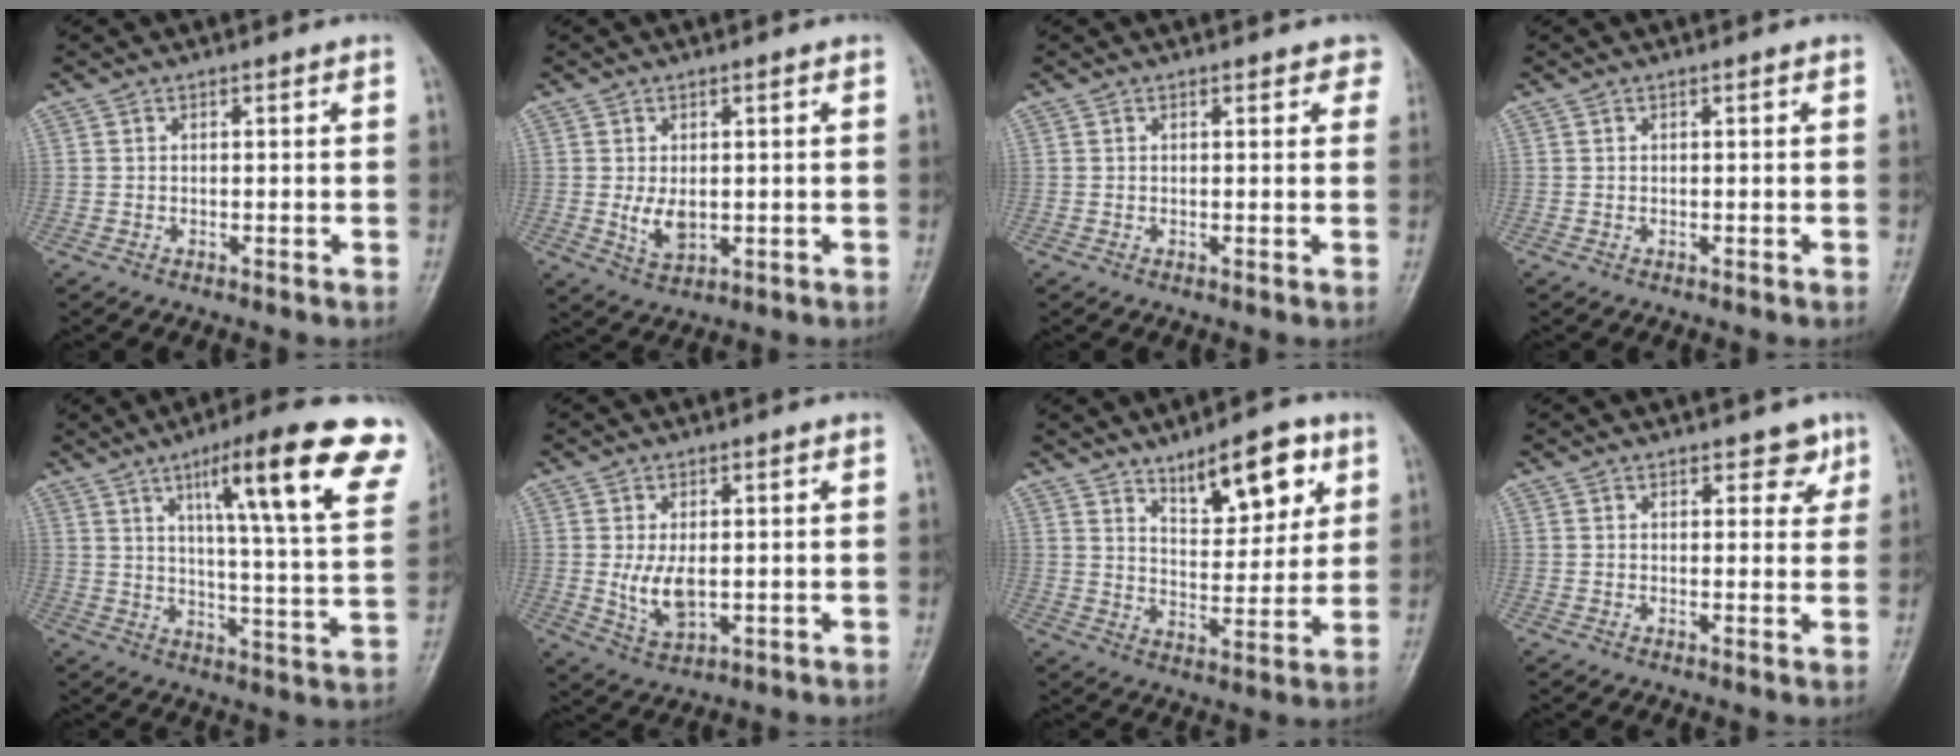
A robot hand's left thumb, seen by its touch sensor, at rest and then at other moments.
{"total": 4.7, "force": [0.1, 2.8, 3.8], "torque": [-0.060, -0.012, 0.009]}
{"total": 2.6, "force": [1.7, 1.3, 1.4], "torque": [0.009, -0.001, 0.013]}
{"total": 0.0}
{"total": 22.5, "force": [11.6, 3.5, 18.9], "torque": [-0.240, -0.032, 0.165]}
{"total": 6.1, "force": [0.1, 3.4, 5.1], "torque": [-0.091, -0.015, 0.010]}
{"total": 12.2, "force": [6.8, 5.2, 8.7], "torque": [-0.100, -0.037, 0.112]}
{"total": 3.6, "force": [2.3, 2.1, 1.9], "torque": [0.004, -0.011, 0.027]}